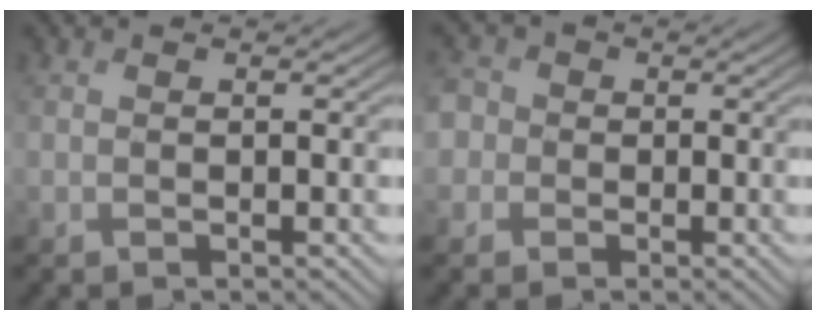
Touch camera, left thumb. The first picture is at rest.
{"total": 4.5, "force": [0.0, 4.3, 1.3], "torque": [-0.043, 0.012, -0.026]}